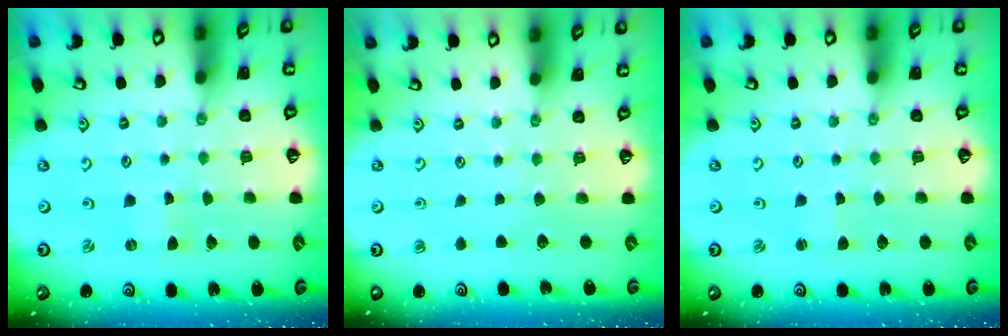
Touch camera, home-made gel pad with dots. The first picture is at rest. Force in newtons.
{"total": 0.0}
{"total": 1.4, "press": 1.4, "slide": 0.3}